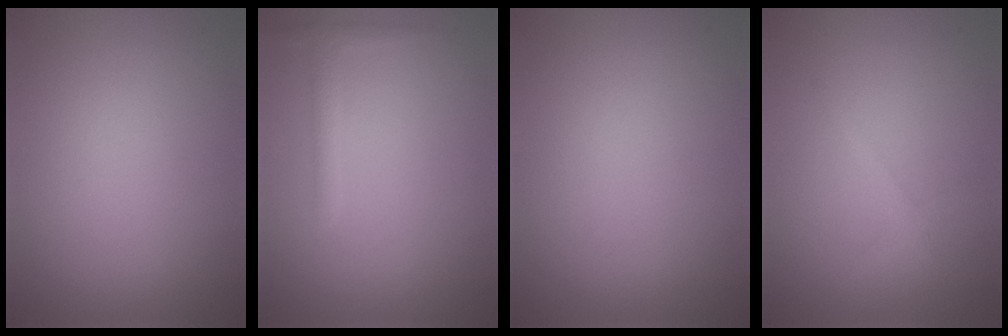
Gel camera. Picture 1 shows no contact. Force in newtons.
{"total": 1.3, "press": 1.3, "slide": 0.1}
{"total": 0.0}
{"total": 1.3, "press": 1.3, "slide": 0.1}